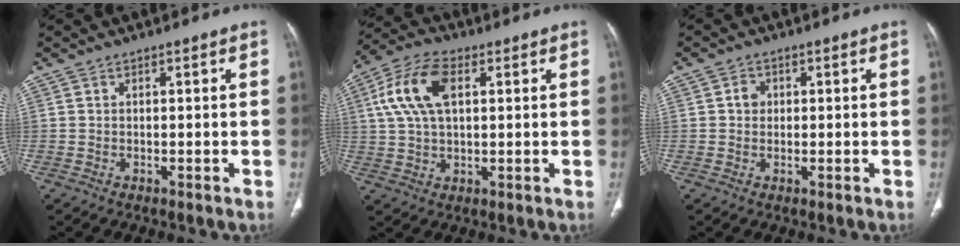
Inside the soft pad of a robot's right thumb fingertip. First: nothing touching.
{"total": 11.9, "force": [3.2, 6.5, 9.4], "torque": [-0.194, 0.017, 0.059]}
{"total": 2.2, "force": [0.3, 2.0, 1.0], "torque": [-0.005, 0.004, 0.003]}